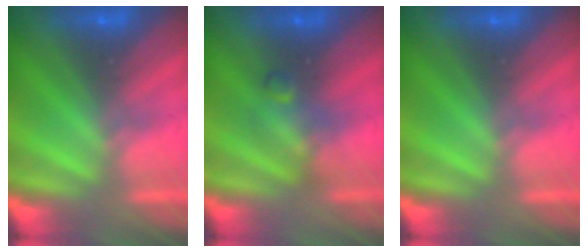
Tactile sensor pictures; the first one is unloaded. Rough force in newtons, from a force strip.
{"total": 2.4}
{"total": 0.0}